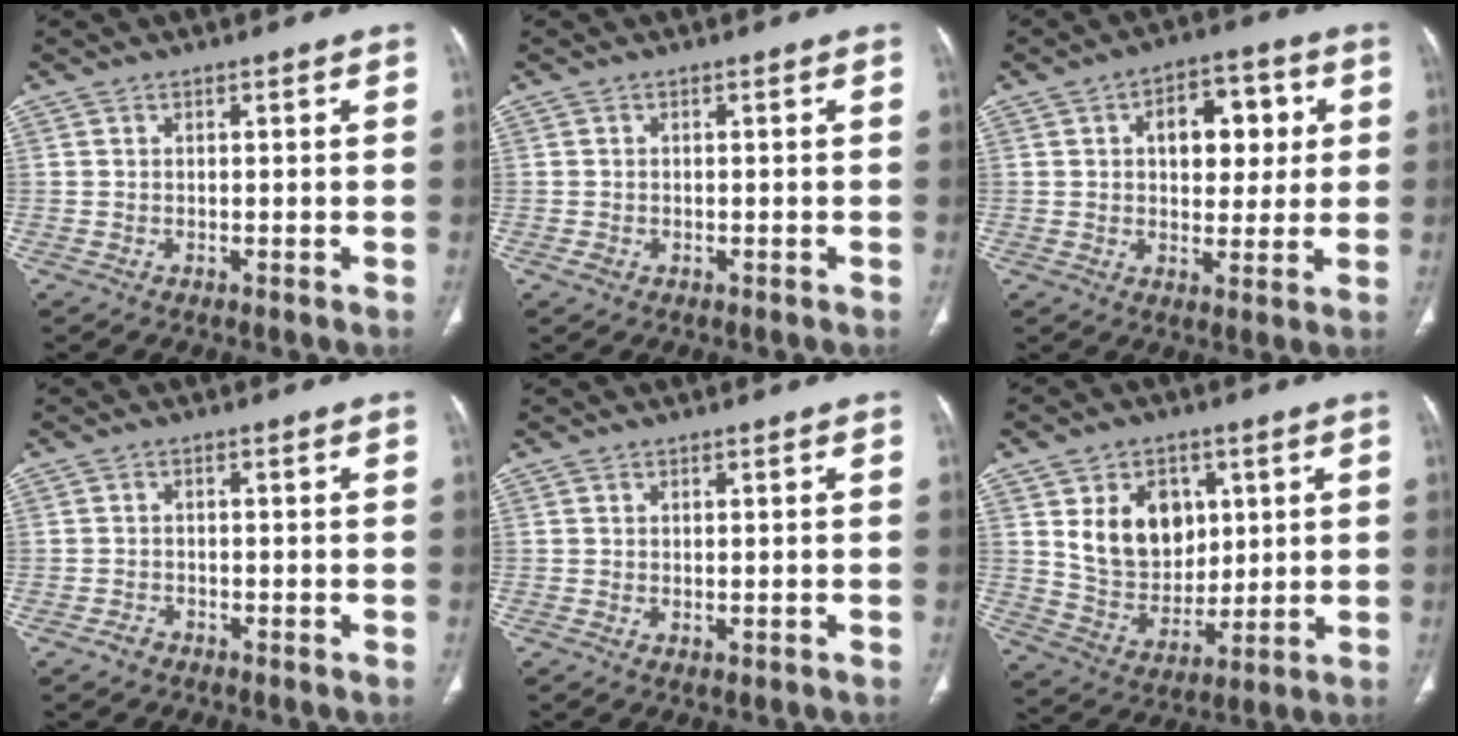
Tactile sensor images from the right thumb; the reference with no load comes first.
{"total": 1.1, "force": [-0.4, 0.9, 0.5], "torque": [-0.012, 0.006, -0.005]}
{"total": 11.2, "force": [2.5, 7.0, 8.4], "torque": [-0.071, 0.006, 0.035]}
{"total": 1.7, "force": [-1.2, 1.1, 0.4], "torque": [-0.012, 0.009, -0.021]}
{"total": 0.9, "force": [-0.2, 0.6, 0.7], "torque": [-0.013, -0.002, 0.002]}
{"total": 13.7, "force": [4.1, 10.5, 7.9], "torque": [-0.081, -0.023, 0.088]}